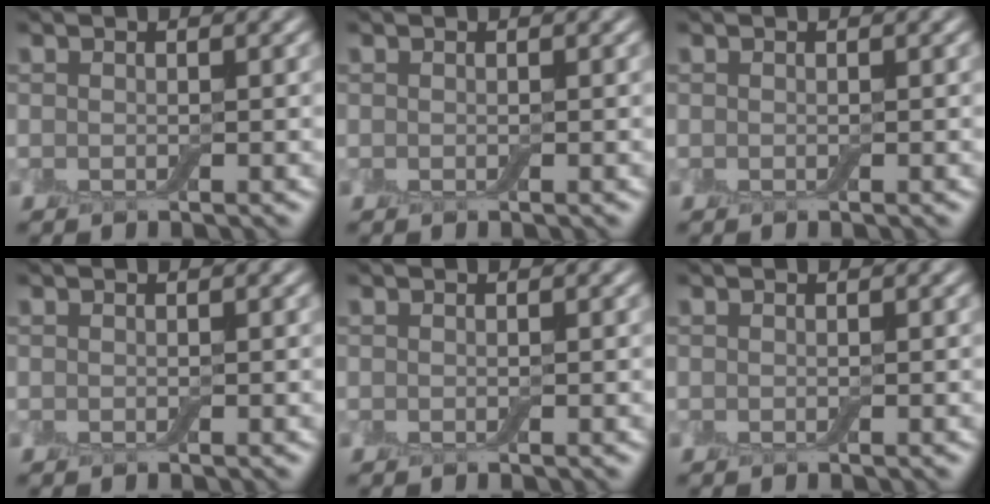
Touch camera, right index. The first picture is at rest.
{"total": 0.0}
{"total": 0.0}
{"total": 0.0}
{"total": 0.0}
{"total": 0.0}